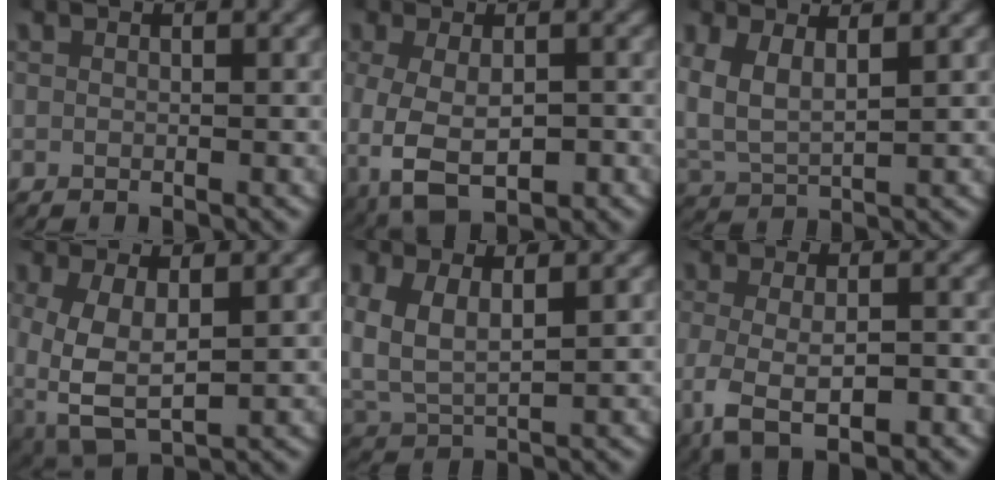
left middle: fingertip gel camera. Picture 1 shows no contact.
{"total": 7.3, "force": [-1.9, 4.4, 5.6], "torque": [-0.131, -0.028, -0.009]}
{"total": 4.7, "force": [1.4, 3.4, 2.9], "torque": [-0.086, -0.007, 0.029]}
{"total": 5.7, "force": [-0.5, 3.5, 4.5], "torque": [-0.109, -0.034, 0.013]}
{"total": 5.2, "force": [1.4, 3.8, 3.2], "torque": [-0.094, -0.007, 0.029]}
{"total": 5.7, "force": [-1.8, 2.7, 4.7], "torque": [-0.101, -0.014, -0.016]}